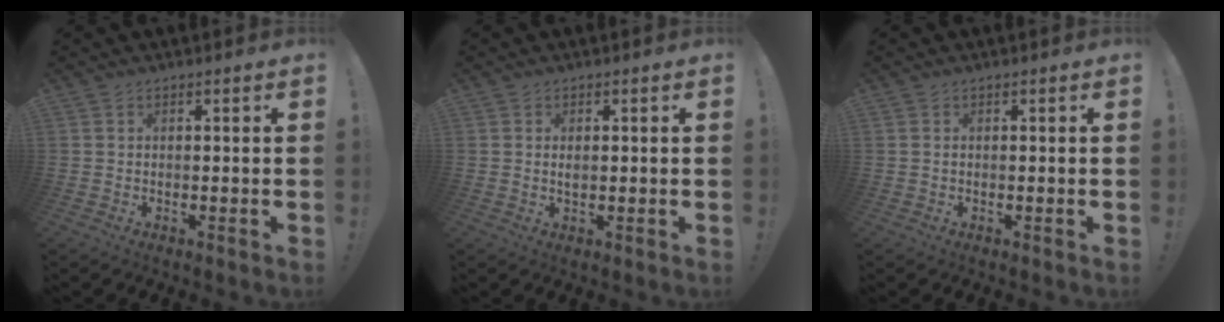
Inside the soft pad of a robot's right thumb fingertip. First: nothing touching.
{"total": 1.4, "force": [0.3, 0.8, 1.1], "torque": [-0.017, 0.001, 0.003]}
{"total": 0.0}